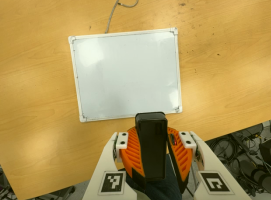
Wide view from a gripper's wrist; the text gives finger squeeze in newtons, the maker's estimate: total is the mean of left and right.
{"total": 10.5, "left": 10.2, "right": 10.7}